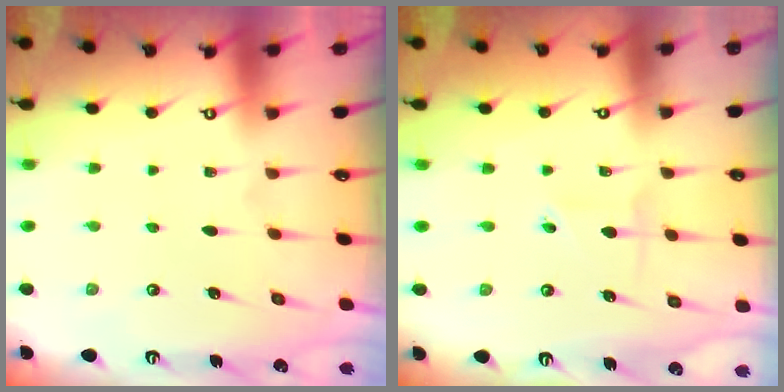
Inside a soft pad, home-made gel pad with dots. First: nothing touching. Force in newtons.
{"total": 2.0, "press": 2.0, "slide": 0.2}